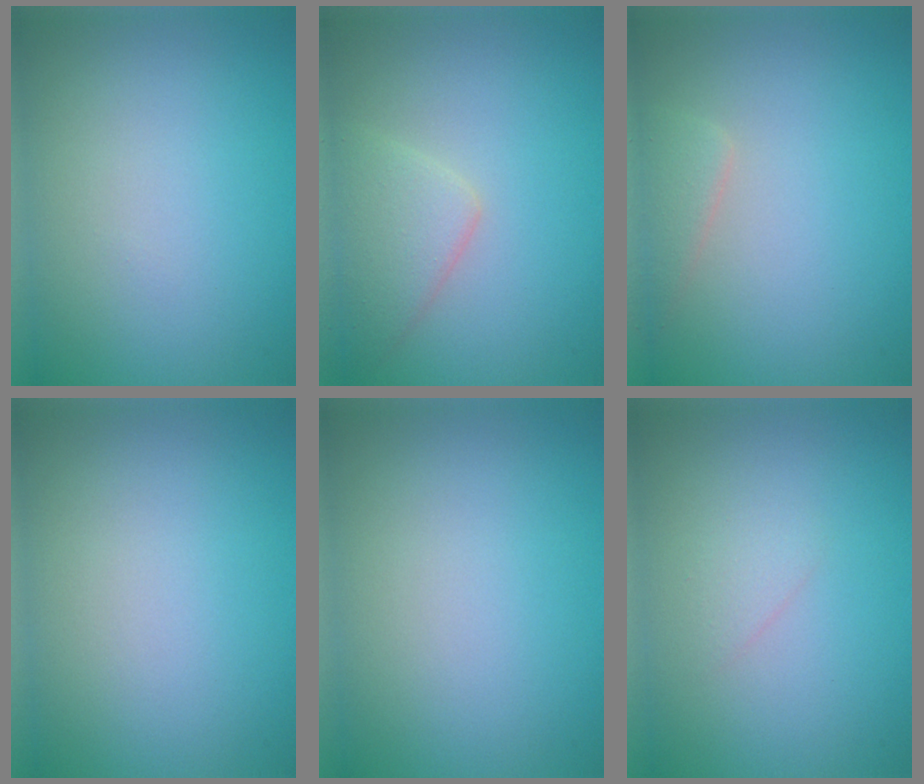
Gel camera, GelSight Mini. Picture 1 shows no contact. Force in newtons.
{"total": 3.2, "press": 3.2, "slide": 0.1}
{"total": 2.0, "press": 2.0, "slide": 0.1}
{"total": 0.0}
{"total": 0.0}
{"total": 1.0, "press": 1.0, "slide": 0.1}